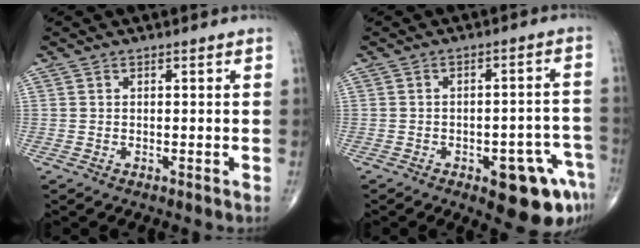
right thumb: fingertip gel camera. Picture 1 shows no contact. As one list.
[{"total": 12.5, "force": [-6.2, 4.9, 9.7], "torque": [-0.084, 0.042, -0.068]}]